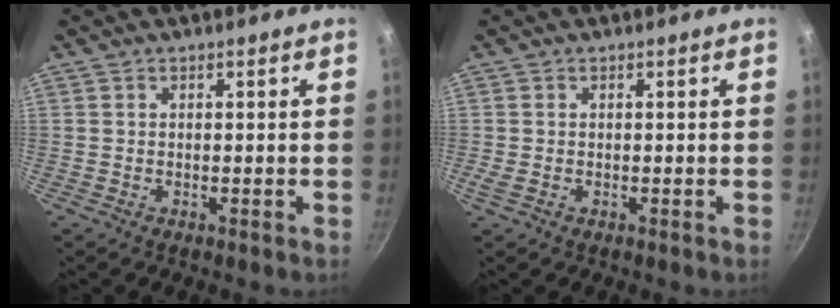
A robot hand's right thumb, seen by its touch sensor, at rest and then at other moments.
{"total": 1.0, "force": [-0.2, 0.4, 0.9], "torque": [-0.022, 0.001, -0.004]}